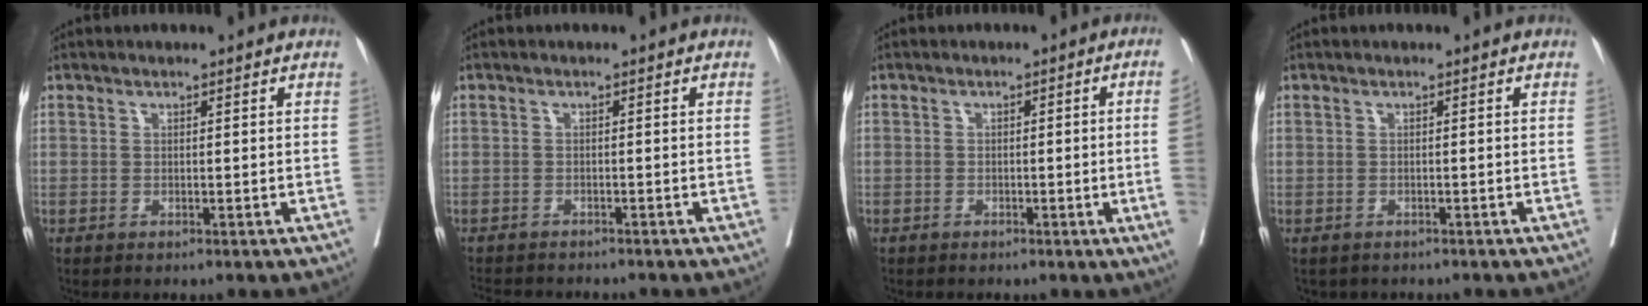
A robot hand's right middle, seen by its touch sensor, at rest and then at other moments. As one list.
[{"total": 6.4, "force": [-6.0, 1.2, 2.0], "torque": [-0.028, -0.007, -0.088]}, {"total": 4.5, "force": [-1.0, -0.9, 4.3], "torque": [-0.050, 0.000, -0.013]}, {"total": 2.0, "force": [-1.7, 1.1, 0.2], "torque": [-0.012, -0.002, -0.022]}]